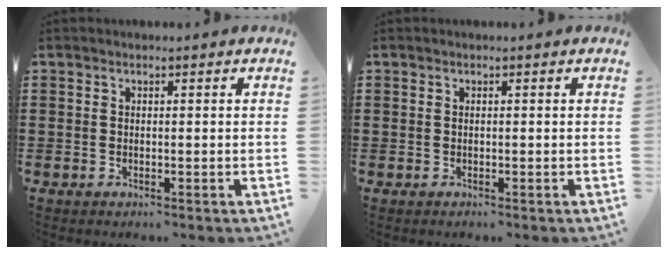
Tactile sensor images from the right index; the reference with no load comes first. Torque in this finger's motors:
{"motor_torque": [0.80, 1.34, -0.55, -0.09]}